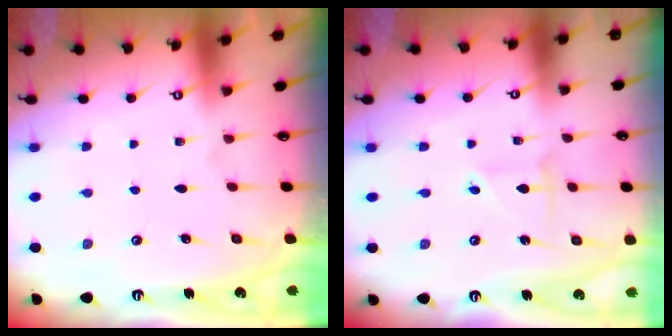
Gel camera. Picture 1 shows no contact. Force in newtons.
{"total": 2.7, "press": 2.6, "slide": 0.3}